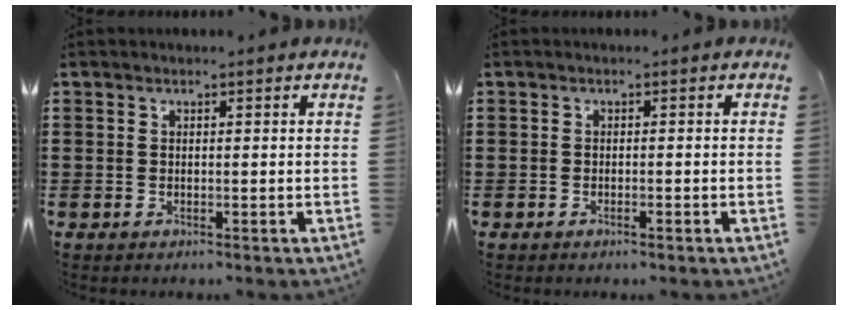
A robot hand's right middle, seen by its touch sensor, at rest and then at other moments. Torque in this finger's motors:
{"motor_torque": [-0.37, -0.05, 0.04, 0.00]}